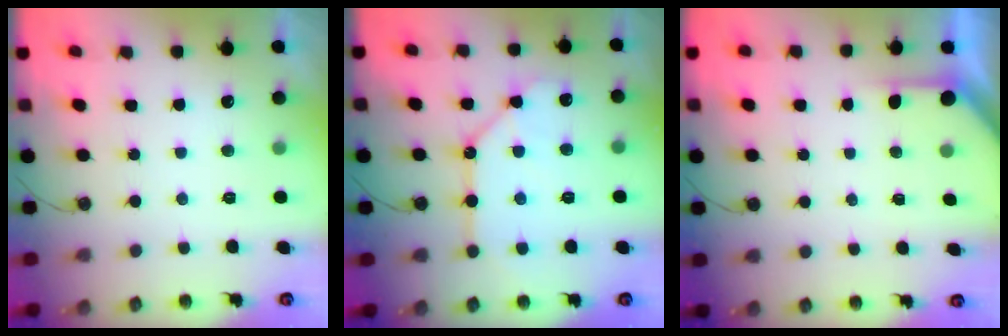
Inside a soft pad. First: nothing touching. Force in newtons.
{"total": 10.7, "press": 10.6, "slide": 0.9}
{"total": 2.5, "press": 2.5, "slide": 0.3}